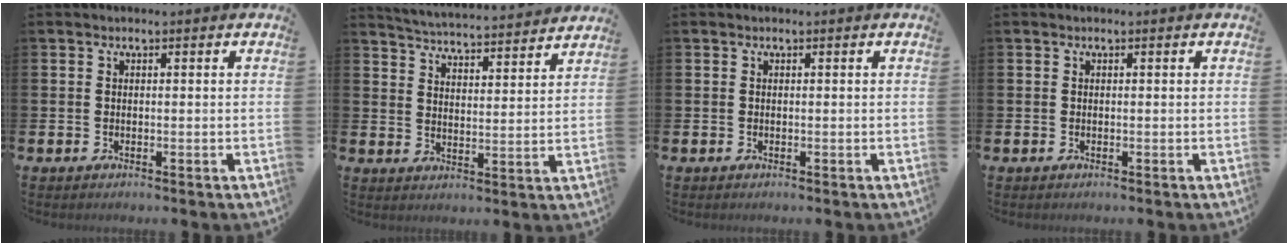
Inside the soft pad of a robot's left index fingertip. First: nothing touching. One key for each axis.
{"total": 5.1, "fx": 5.1, "fy": 0.2, "fz": 0.3, "tx": -0.022, "ty": -0.045, "tz": 0.086}
{"total": 0.0}
{"total": 0.0}